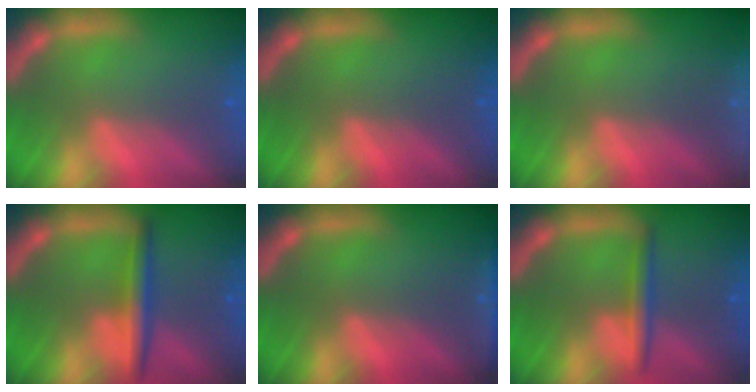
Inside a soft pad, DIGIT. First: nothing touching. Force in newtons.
{"total": 0.0}
{"total": 10.0}
{"total": 3.5}
{"total": 1.9}
{"total": 2.5}